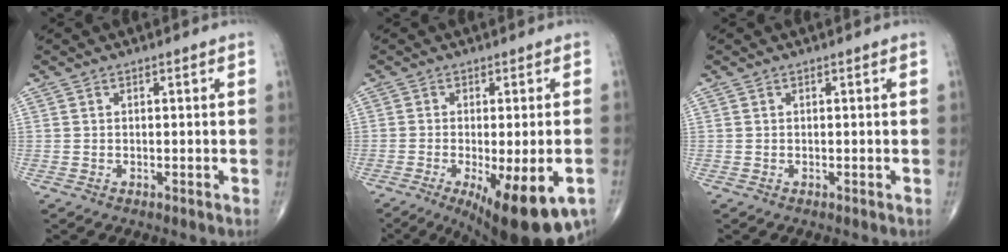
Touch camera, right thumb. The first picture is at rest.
{"total": 16.1, "force": [-7.2, 4.9, 13.5], "torque": [-0.164, -0.011, -0.095]}
{"total": 0.0}